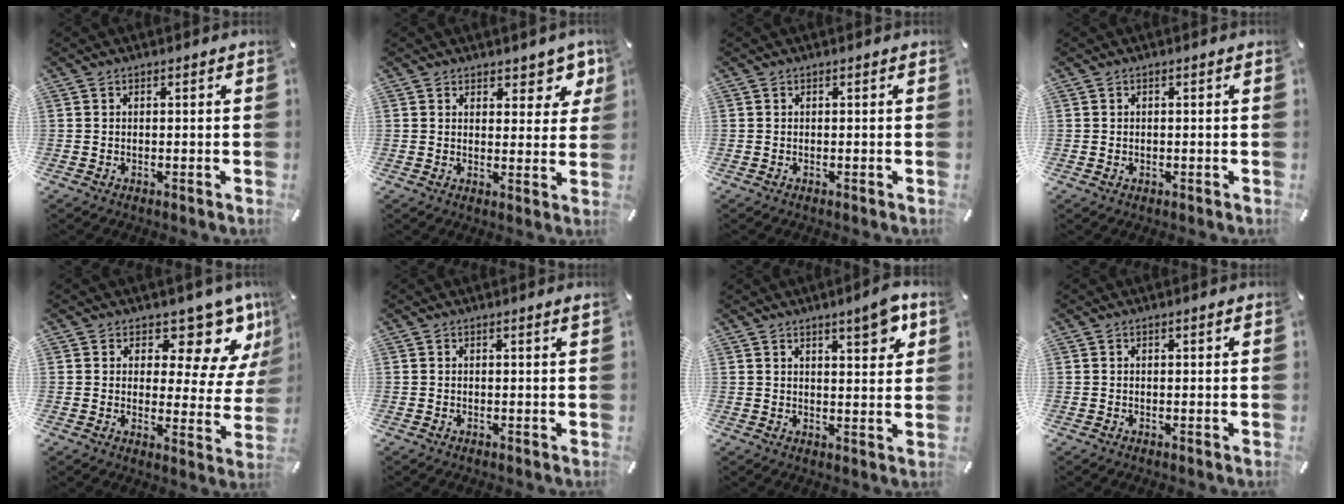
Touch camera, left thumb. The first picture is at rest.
{"total": 6.5, "force": [4.6, 3.9, 2.6], "torque": [-0.010, -0.036, 0.076]}
{"total": 0.0}
{"total": 0.6, "force": [0.0, 0.6, 0.1], "torque": [-0.001, 0.005, -0.001]}
{"total": 11.7, "force": [8.1, 5.5, 6.4], "torque": [-0.073, -0.069, 0.136]}
{"total": 0.9, "force": [0.4, 0.0, 0.8], "torque": [-0.014, 0.000, 0.007]}
{"total": 7.1, "force": [4.6, 2.0, 5.0], "torque": [-0.066, -0.023, 0.073]}
{"total": 0.6, "force": [0.2, 0.2, 0.5], "torque": [-0.008, 0.002, 0.003]}